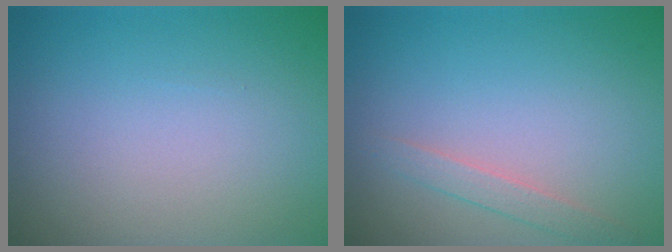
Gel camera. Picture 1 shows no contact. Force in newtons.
{"total": 1.4, "press": 1.4, "slide": 0.1}